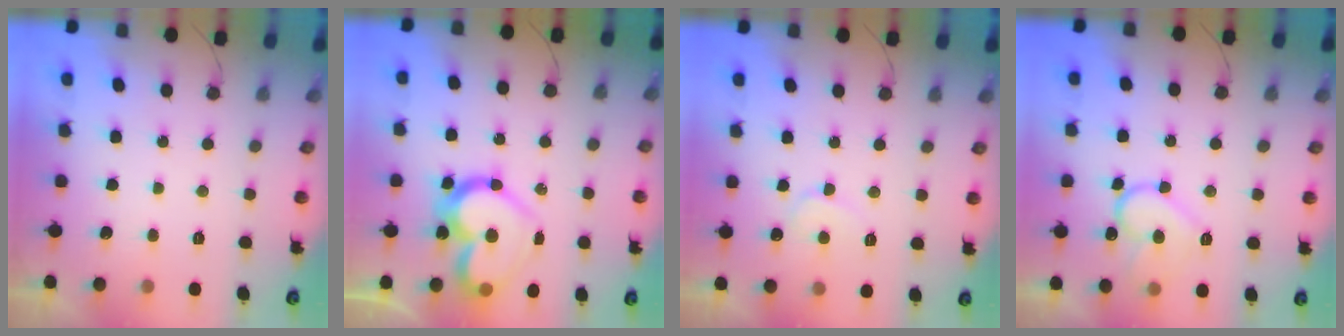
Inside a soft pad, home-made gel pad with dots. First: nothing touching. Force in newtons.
{"total": 18.8, "press": 18.7, "slide": 1.9}
{"total": 6.1, "press": 6.1, "slide": 0.6}
{"total": 13.3, "press": 13.2, "slide": 1.2}